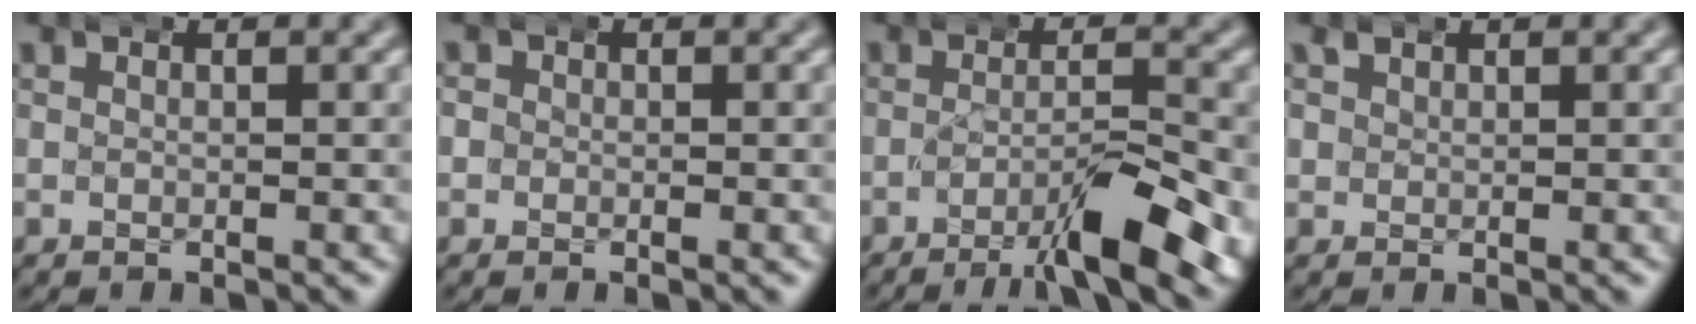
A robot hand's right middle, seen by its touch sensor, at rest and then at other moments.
{"total": 1.6, "force": [-0.1, 1.5, 0.5], "torque": [-0.013, 0.004, -0.005]}
{"total": 5.7, "force": [-2.9, 1.0, 4.9], "torque": [-0.070, -0.007, -0.048]}
{"total": 0.9, "force": [0.7, 0.6, 0.0], "torque": [-0.002, 0.000, 0.018]}